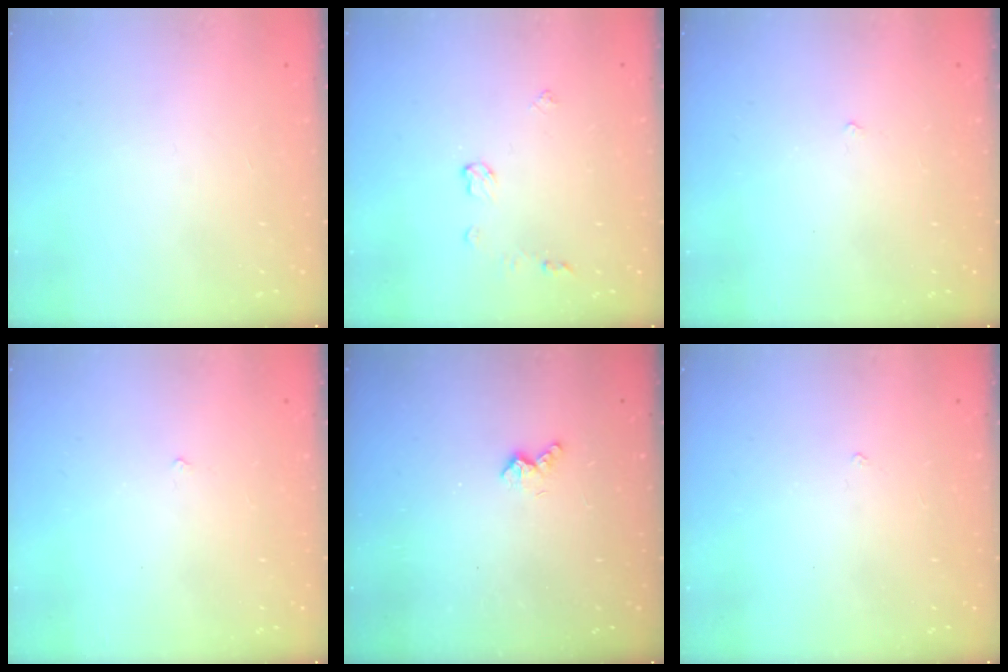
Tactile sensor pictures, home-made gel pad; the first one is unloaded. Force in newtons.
{"total": 4.5, "press": 4.4, "slide": 0.6}
{"total": 2.1, "press": 2.1, "slide": 0.4}
{"total": 2.1, "press": 2.1, "slide": 0.4}
{"total": 2.6, "press": 2.6, "slide": 0.6}
{"total": 1.9, "press": 1.9, "slide": 0.4}